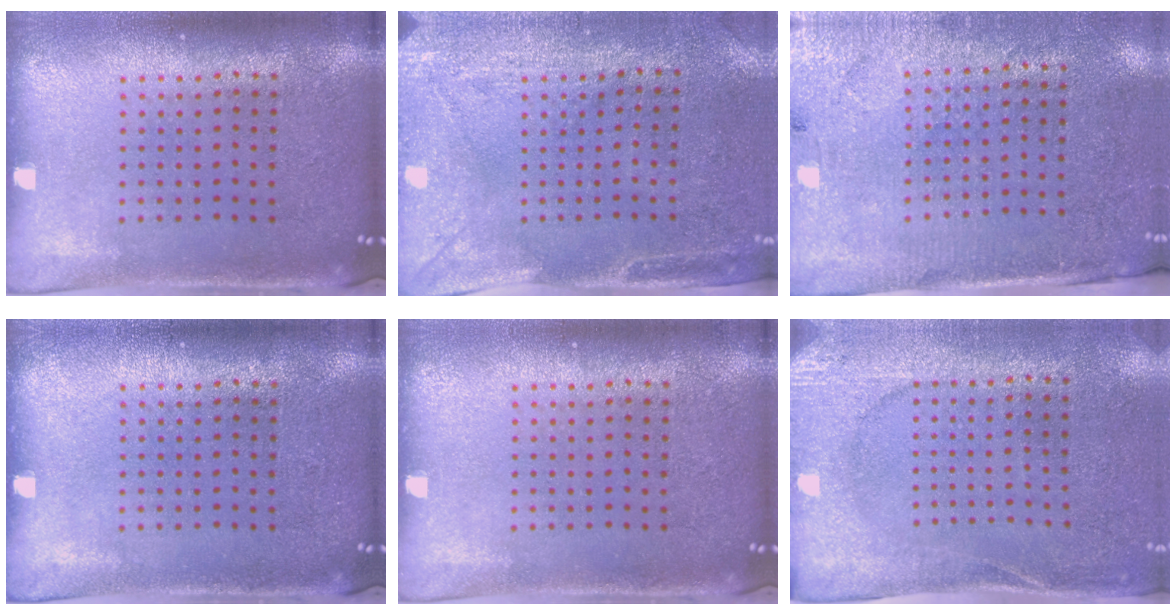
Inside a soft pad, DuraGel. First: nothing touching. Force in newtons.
{"total": 3.0, "press": 2.3, "slide": 1.8}
{"total": 2.8, "press": 2.6, "slide": 1.2}
{"total": 0.0}
{"total": 0.0}
{"total": 2.6, "press": 2.4, "slide": 1.0}